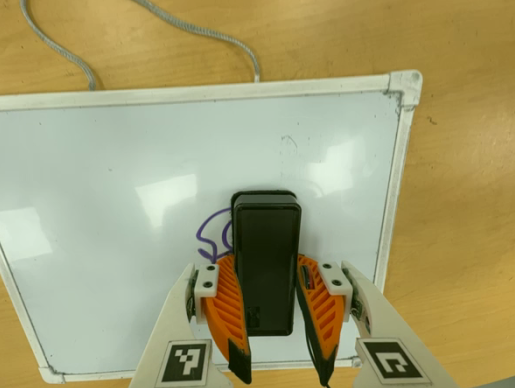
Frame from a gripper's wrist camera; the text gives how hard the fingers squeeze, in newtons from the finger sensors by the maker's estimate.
{"total": 16.1, "left": 16.4, "right": 15.8}